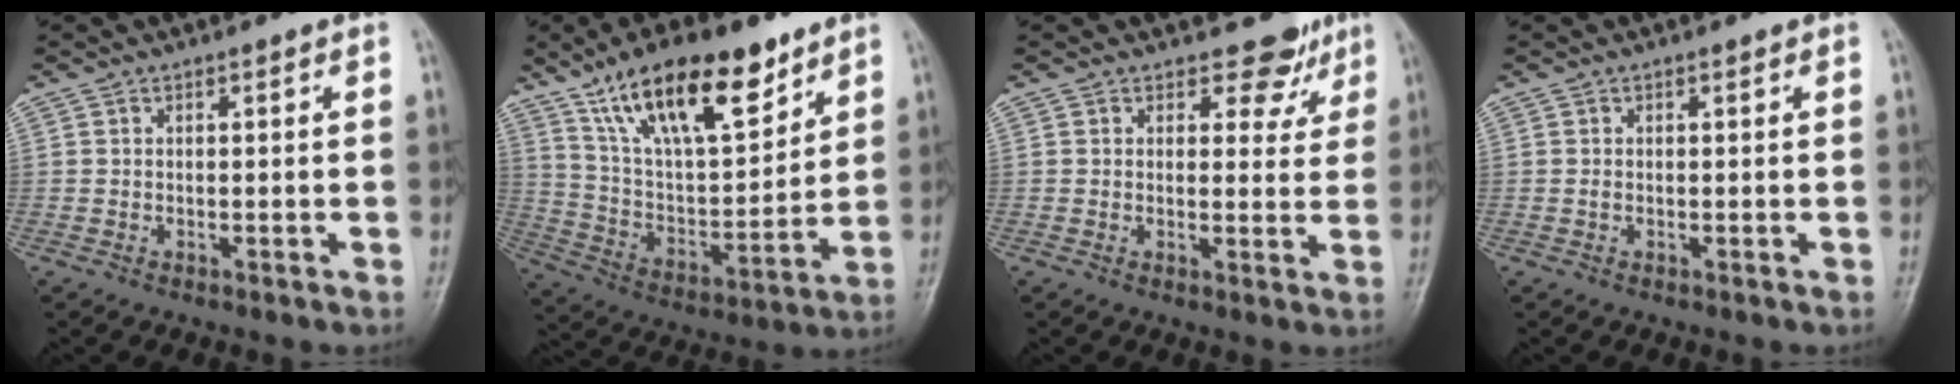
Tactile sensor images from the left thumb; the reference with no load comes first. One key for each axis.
{"total": 21.4, "fx": 13.4, "fy": 8.4, "fz": 14.4, "tx": -0.211, "ty": -0.047, "tz": 0.245}
{"total": 5.1, "fx": 3.8, "fy": 3.1, "fz": 1.2, "tx": 0.014, "ty": -0.026, "tz": 0.039}
{"total": 0.6, "fx": 0.1, "fy": 0.3, "fz": 0.5, "tx": -0.010, "ty": 0.003, "tz": 0.004}